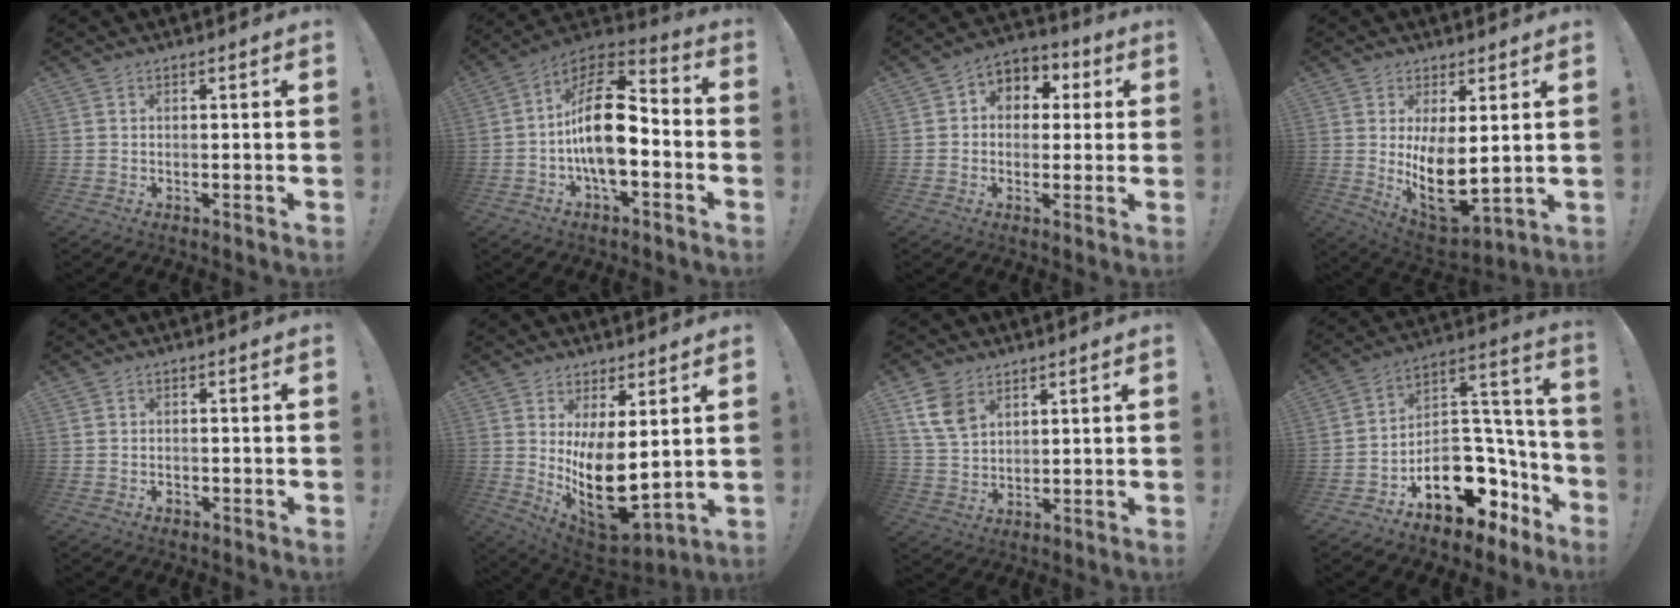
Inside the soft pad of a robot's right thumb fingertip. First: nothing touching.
{"total": 18.2, "force": [-1.5, 9.0, 15.7], "torque": [-0.273, 0.016, -0.025]}
{"total": 6.8, "force": [0.1, 6.4, 2.3], "torque": [-0.026, 0.006, 0.006]}
{"total": 13.2, "force": [1.6, 6.5, 11.4], "torque": [-0.176, -0.044, 0.040]}
{"total": 1.1, "force": [-0.9, 0.5, 0.3], "torque": [-0.009, 0.002, -0.015]}
{"total": 16.3, "force": [1.5, 8.2, 14.0], "torque": [-0.209, -0.041, 0.044]}
{"total": 9.4, "force": [5.1, 6.2, 4.9], "torque": [-0.090, -0.016, 0.101]}
{"total": 17.8, "force": [-8.0, 12.1, 10.3], "torque": [-0.119, 0.044, -0.108]}